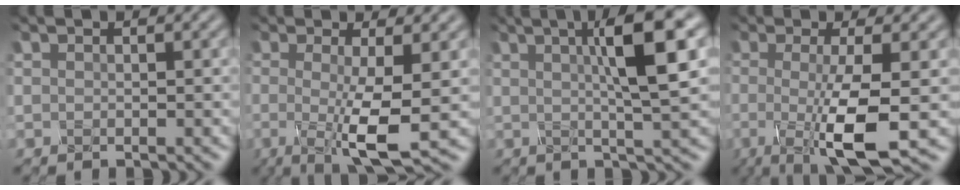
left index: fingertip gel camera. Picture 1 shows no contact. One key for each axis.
{"total": 6.1, "fx": -1.2, "fy": 1.1, "fz": 5.8, "tx": -0.088, "ty": -0.013, "tz": -0.022}
{"total": 7.7, "fx": 1.9, "fy": 1.6, "fz": 7.3, "tx": -0.095, "ty": 0.009, "tz": 0.025}
{"total": 7.2, "fx": -2.1, "fy": 1.3, "fz": 6.8, "tx": -0.101, "ty": -0.010, "tz": -0.039}